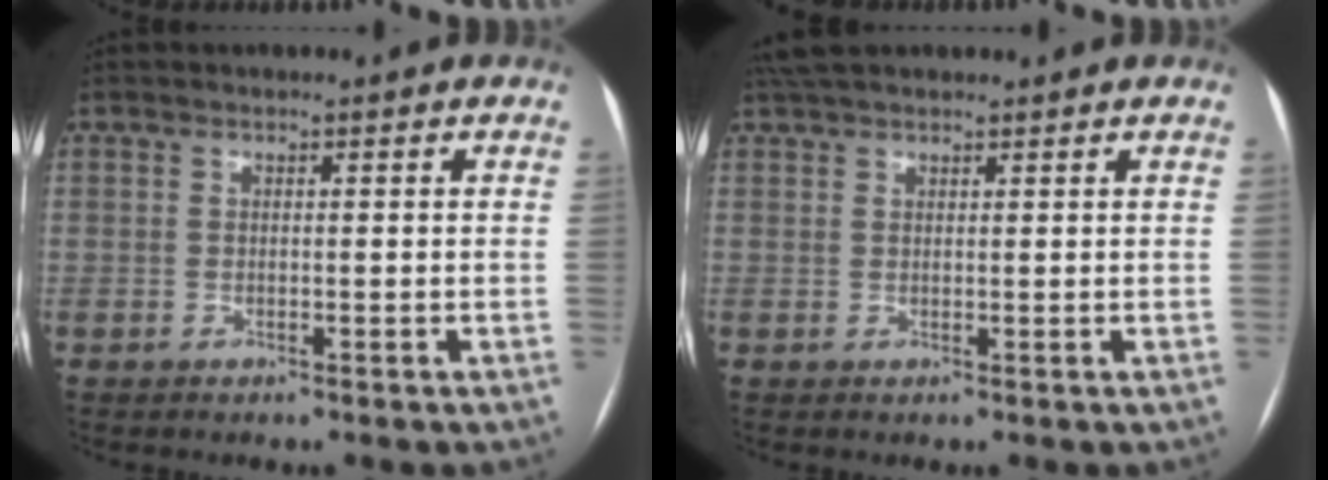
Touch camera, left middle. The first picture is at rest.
{"total": 4.8, "force": [4.1, 1.4, 2.0], "torque": [-0.034, 0.039, 0.073]}